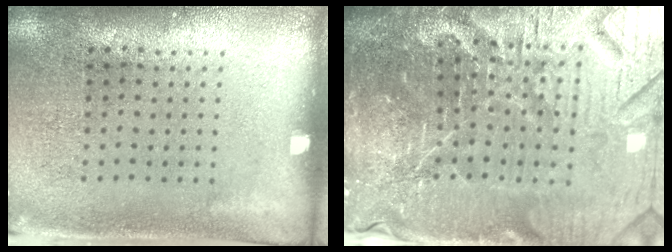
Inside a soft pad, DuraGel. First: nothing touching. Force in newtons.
{"total": 7.3, "press": 6.5, "slide": 3.4}